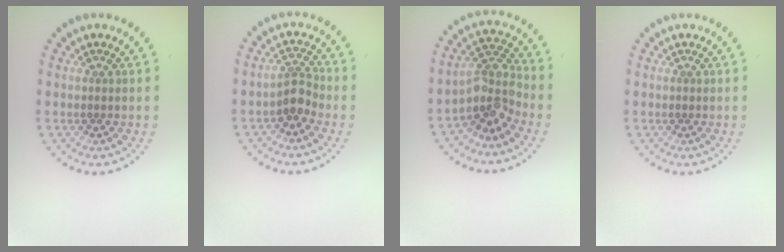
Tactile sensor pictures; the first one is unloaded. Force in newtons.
{"total": 2.3, "press": 1.7, "slide": 1.5}
{"total": 3.8, "press": 2.9, "slide": 2.5}
{"total": 0.0}